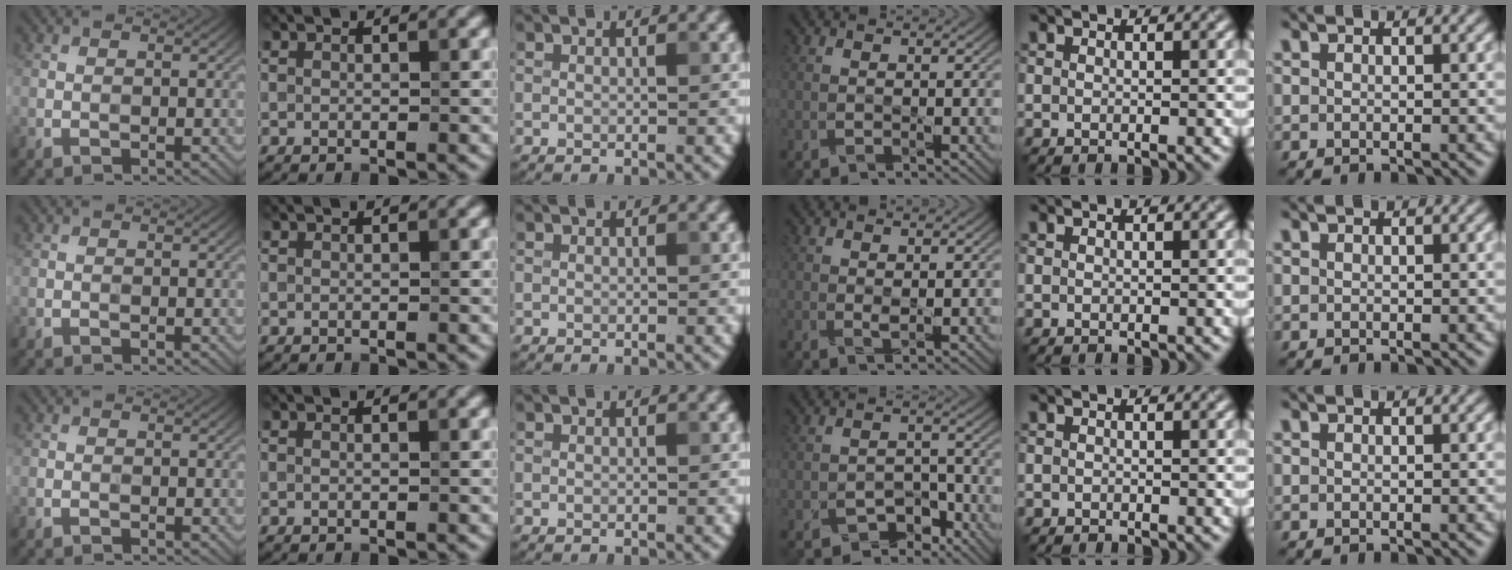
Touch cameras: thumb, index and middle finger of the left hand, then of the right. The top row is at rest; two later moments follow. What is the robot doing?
{"motion": "disassemble", "object": "velcro strap"}